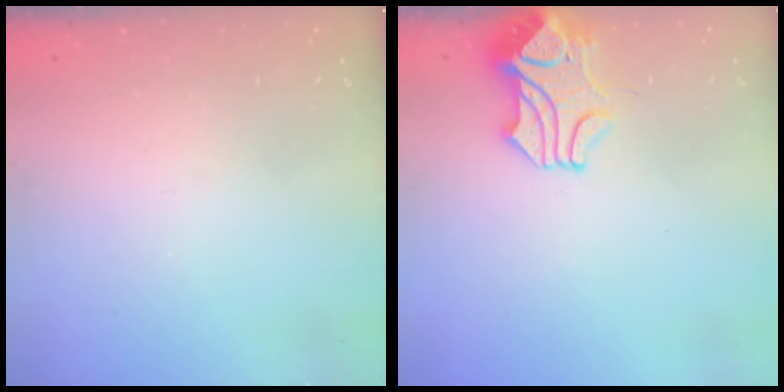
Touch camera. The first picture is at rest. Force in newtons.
{"total": 2.4, "press": 2.2, "slide": 1.1}